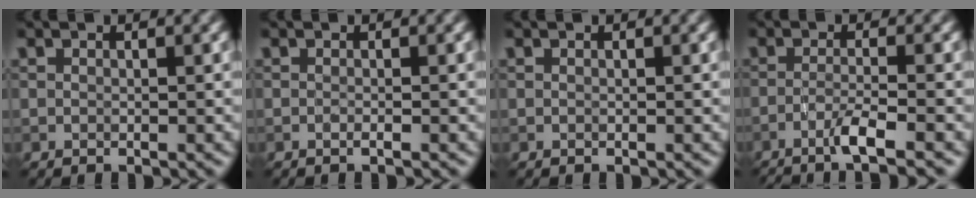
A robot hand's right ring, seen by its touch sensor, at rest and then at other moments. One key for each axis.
{"total": 0.6, "fx": -0.2, "fy": 0.1, "fz": 0.6, "tx": -0.008, "ty": -0.002, "tz": -0.005}
{"total": 0.0}
{"total": 3.2, "fx": -1.8, "fy": 0.3, "fz": 2.6, "tx": -0.043, "ty": 0.003, "tz": -0.047}